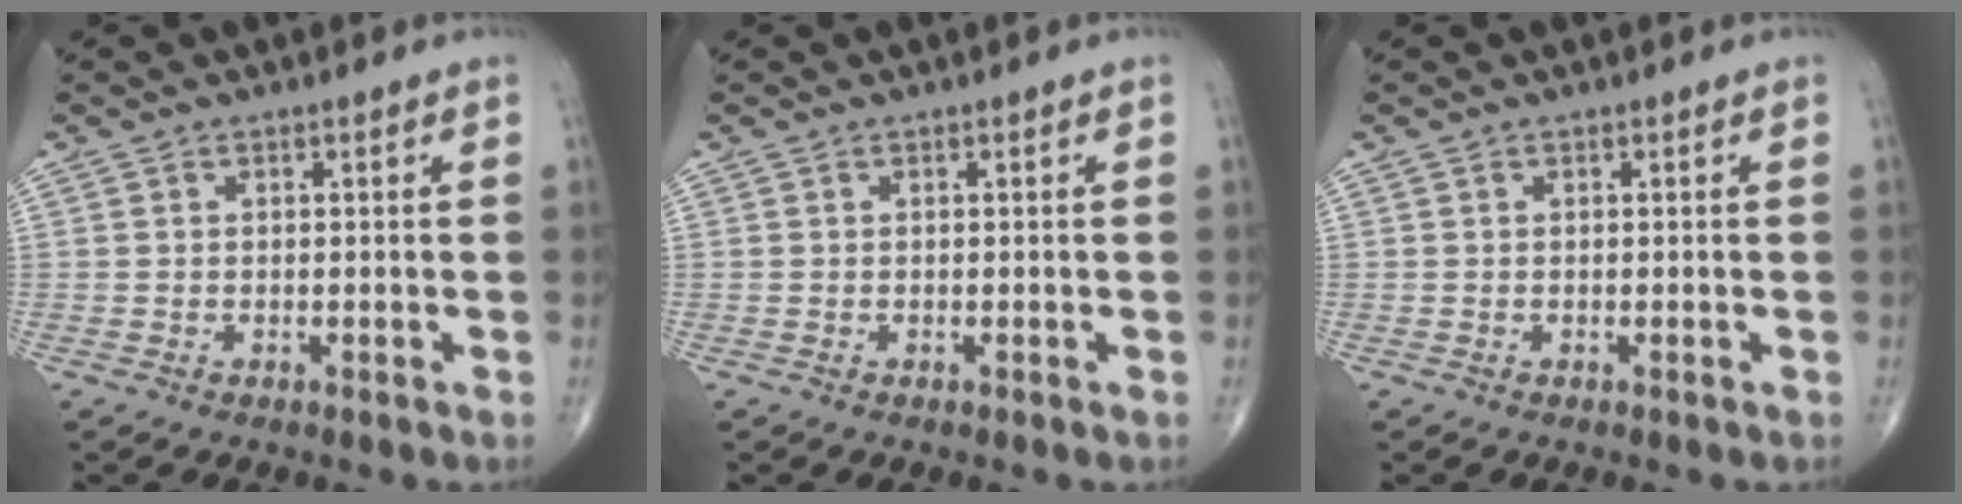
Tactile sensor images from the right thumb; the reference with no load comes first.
{"total": 0.0}
{"total": 0.0}